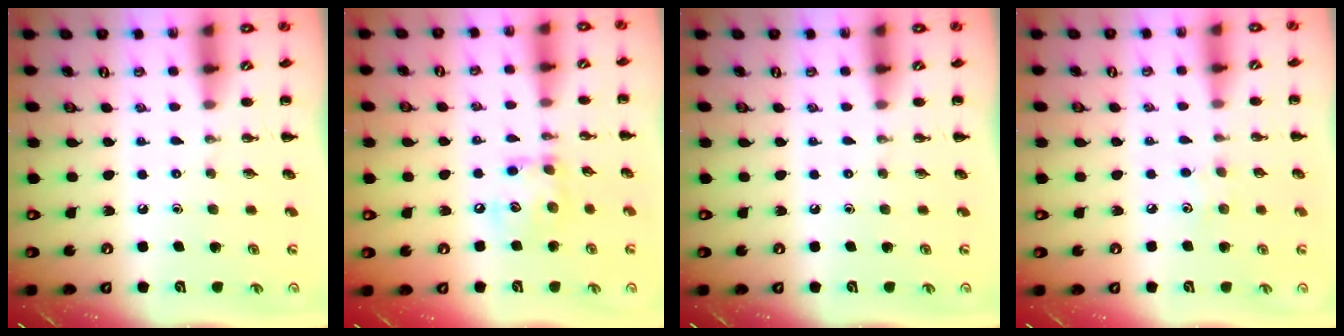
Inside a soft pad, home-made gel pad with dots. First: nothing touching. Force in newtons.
{"total": 10.1, "press": 10.1, "slide": 0.4}
{"total": 0.0}
{"total": 4.5, "press": 4.3, "slide": 1.2}